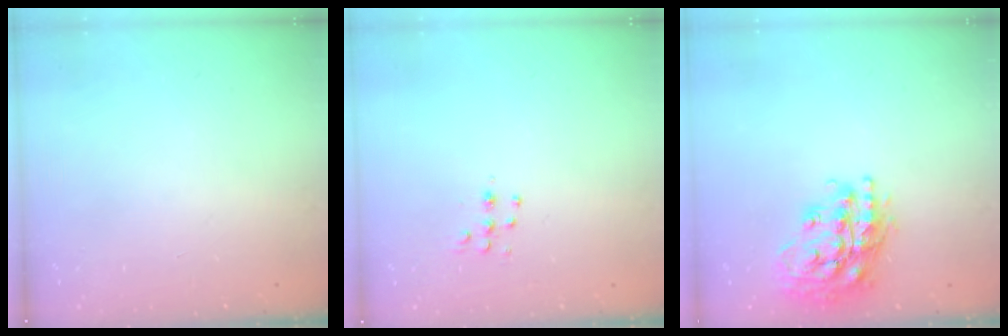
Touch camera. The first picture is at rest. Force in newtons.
{"total": 5.2, "press": 5.1, "slide": 1.0}
{"total": 21.2, "press": 21.1, "slide": 2.1}